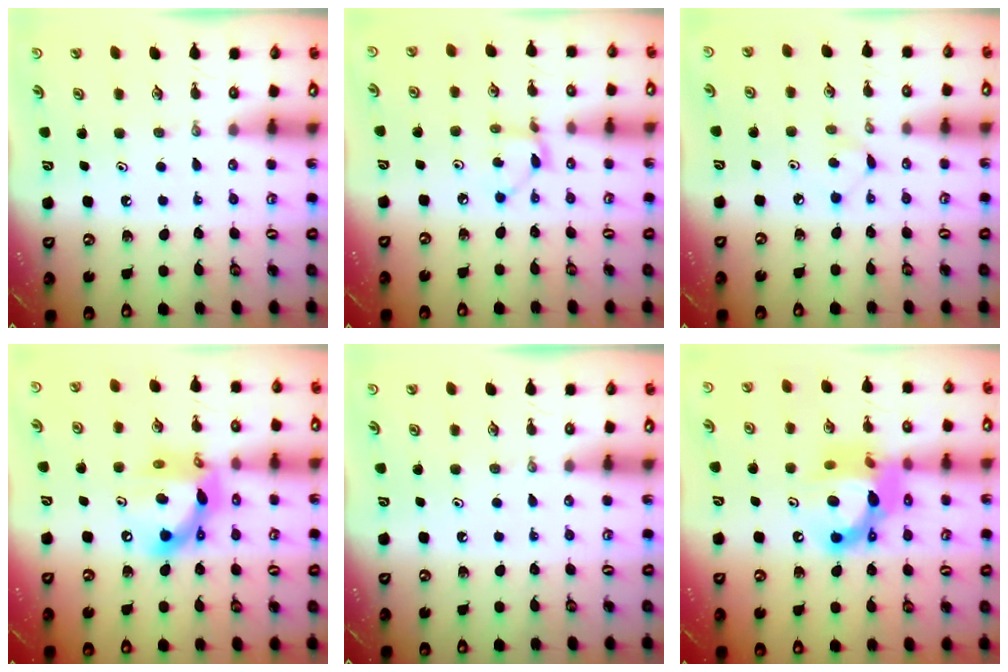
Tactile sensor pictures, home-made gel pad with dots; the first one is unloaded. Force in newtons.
{"total": 2.9, "press": 2.9, "slide": 0.1}
{"total": 3.4, "press": 3.4, "slide": 0.4}
{"total": 12.7, "press": 12.6, "slide": 1.5}
{"total": 0.0}
{"total": 14.6, "press": 14.6, "slide": 1.0}